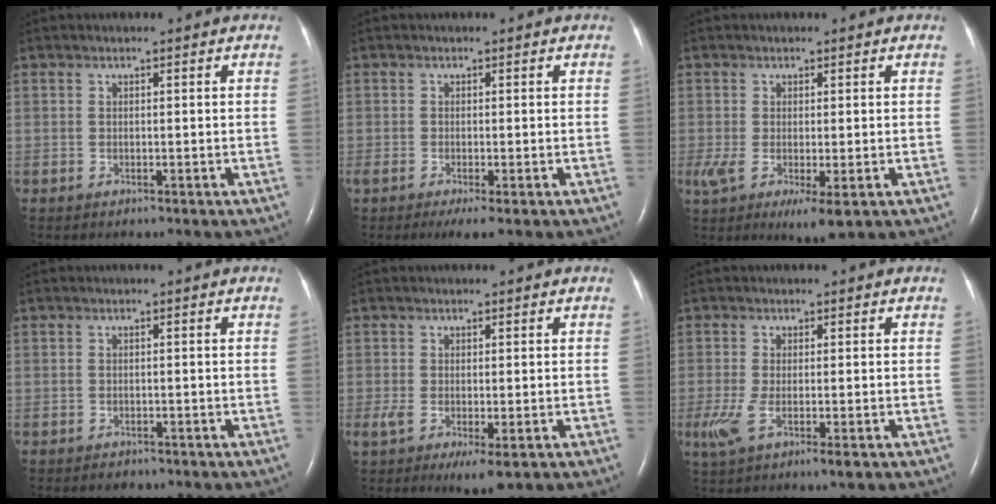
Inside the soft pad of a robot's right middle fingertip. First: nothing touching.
{"total": 2.8, "force": [-1.5, 0.5, 2.3], "torque": [-0.041, -0.010, -0.025]}
{"total": 6.7, "force": [-2.2, 1.9, 6.1], "torque": [-0.104, -0.020, -0.031]}
{"total": 1.0, "force": [-0.8, 0.6, 0.3], "torque": [-0.006, 0.000, -0.008]}
{"total": 5.2, "force": [-1.8, 1.5, 4.6], "torque": [-0.079, -0.015, -0.024]}
{"total": 5.4, "force": [-1.8, 1.2, 5.0], "torque": [-0.104, -0.016, -0.031]}